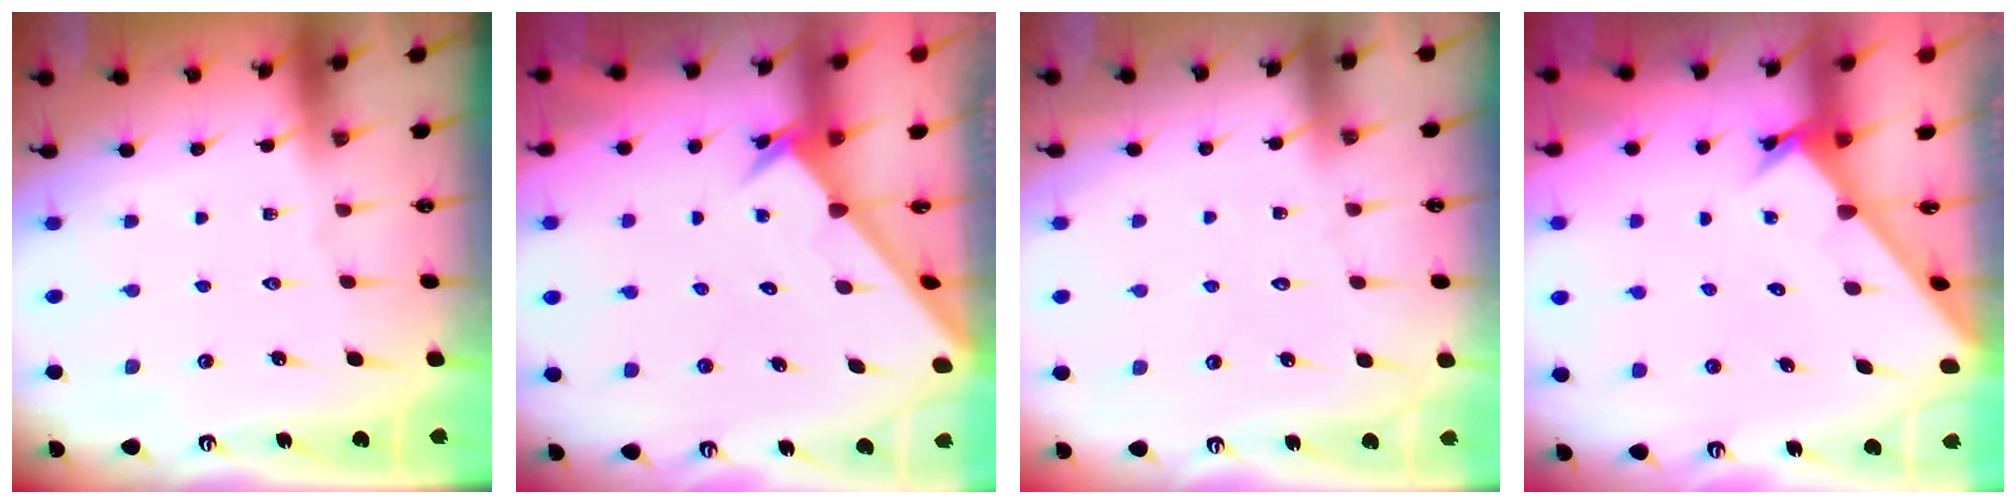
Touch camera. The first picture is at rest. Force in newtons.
{"total": 2.5, "press": 2.5, "slide": 0.2}
{"total": 3.7, "press": 3.7, "slide": 0.4}
{"total": 2.5, "press": 2.5, "slide": 0.1}